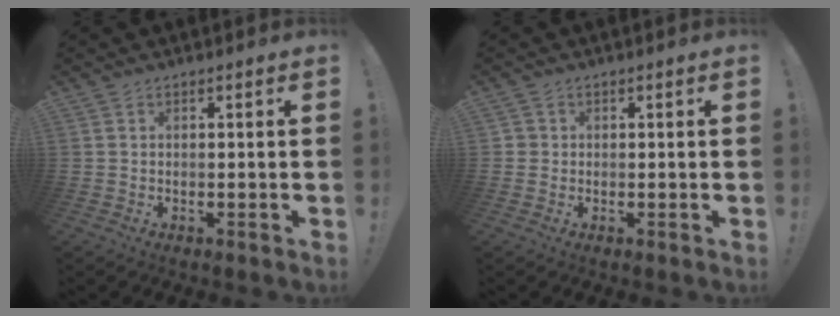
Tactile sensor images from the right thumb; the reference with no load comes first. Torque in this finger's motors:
{"motor_torque": [-0.04, 0.13, 0.13, -0.04, 0.00]}